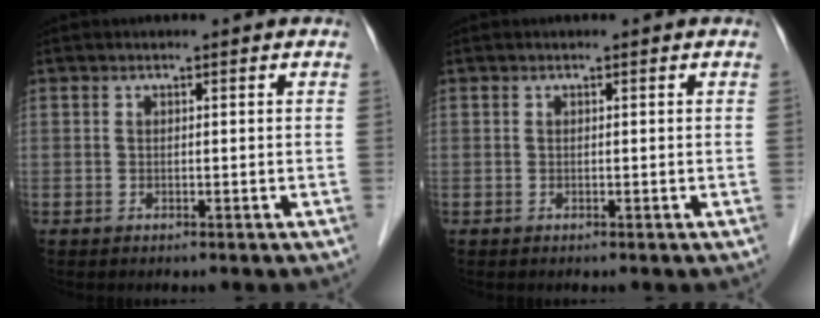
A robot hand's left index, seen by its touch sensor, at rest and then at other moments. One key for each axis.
{"total": 0.0}